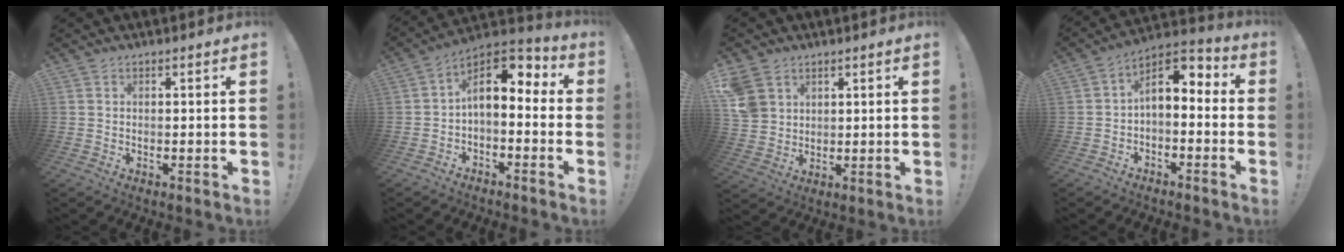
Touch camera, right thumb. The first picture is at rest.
{"total": 9.0, "force": [2.1, 5.3, 7.0], "torque": [-0.101, -0.015, 0.037]}
{"total": 7.5, "force": [3.9, 5.9, 2.5], "torque": [-0.055, -0.021, 0.079]}
{"total": 6.4, "force": [0.5, 4.0, 4.9], "torque": [-0.066, -0.001, 0.013]}